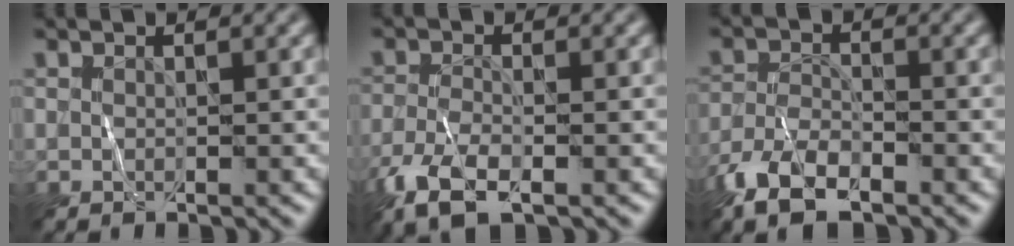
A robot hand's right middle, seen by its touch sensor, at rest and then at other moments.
{"total": 5.4, "force": [-3.3, 2.0, 3.8], "torque": [-0.083, -0.015, -0.072]}
{"total": 7.1, "force": [-4.8, 2.9, 4.3], "torque": [-0.086, -0.011, -0.096]}